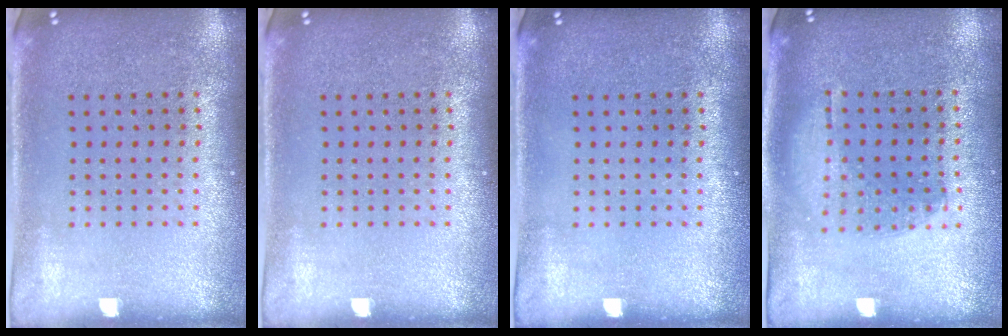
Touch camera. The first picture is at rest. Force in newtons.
{"total": 0.0}
{"total": 0.0}
{"total": 1.0, "press": 0.9, "slide": 0.4}